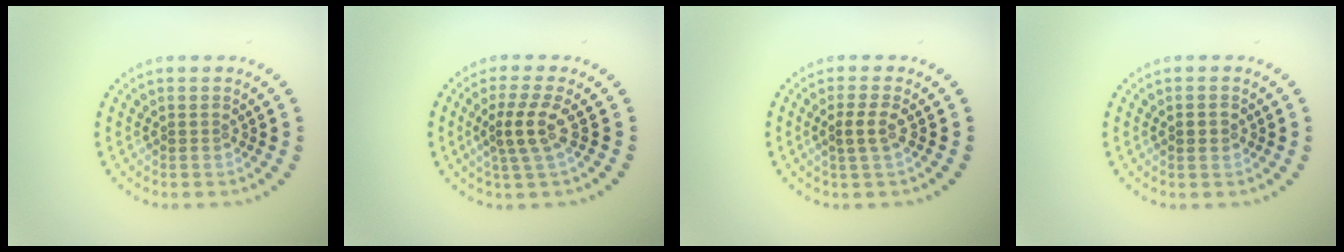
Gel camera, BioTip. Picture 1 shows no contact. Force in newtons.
{"total": 2.7, "press": 2.2, "slide": 1.6}
{"total": 1.8, "press": 1.7, "slide": 0.7}
{"total": 1.6, "press": 1.6, "slide": 0.2}